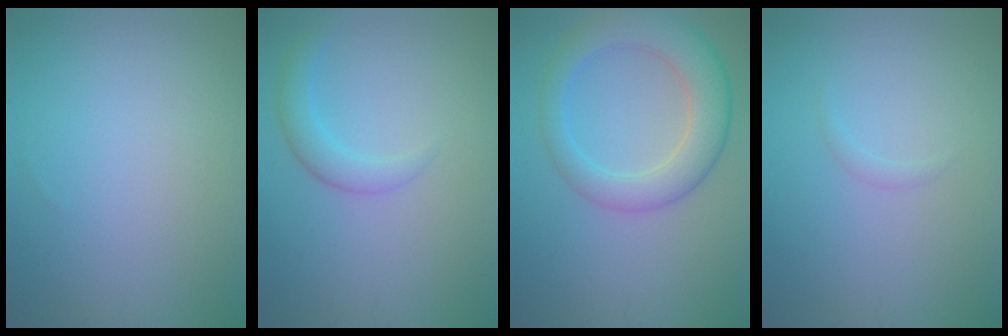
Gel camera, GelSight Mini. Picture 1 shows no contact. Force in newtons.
{"total": 2.2, "press": 2.2, "slide": 0.0}
{"total": 5.8, "press": 5.8, "slide": 0.2}
{"total": 0.6, "press": 0.6, "slide": 0.0}